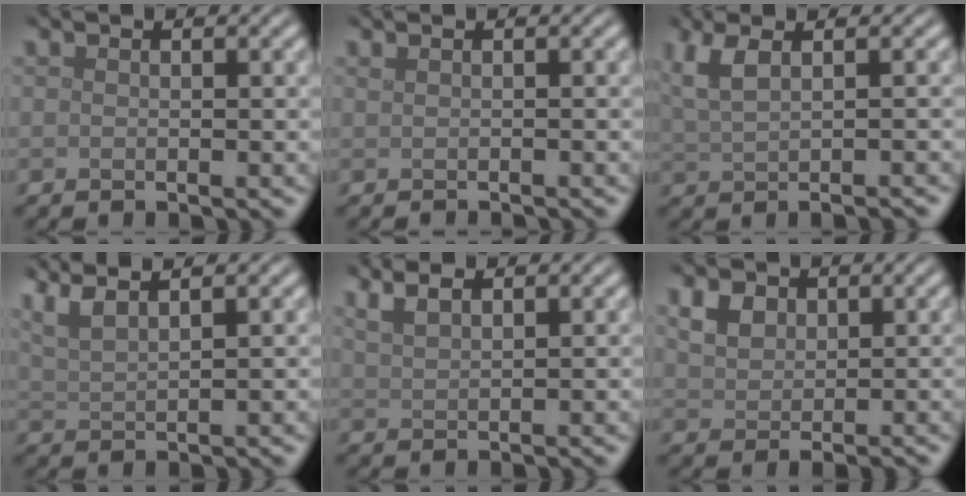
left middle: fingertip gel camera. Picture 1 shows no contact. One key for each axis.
{"total": 0.6, "fx": -0.5, "fy": 0.2, "fz": 0.4, "tx": -0.003, "ty": -0.004, "tz": -0.010}
{"total": 4.3, "fx": 1.1, "fy": 1.7, "fz": 3.8, "tx": -0.052, "ty": 0.011, "tz": 0.023}
{"total": 3.6, "fx": 2.8, "fy": 0.9, "fz": 2.2, "tx": -0.044, "ty": 0.018, "tz": 0.050}
{"total": 2.3, "fx": 1.7, "fy": 0.7, "fz": 1.3, "tx": -0.021, "ty": 0.008, "tz": 0.033}
{"total": 2.6, "fx": 1.2, "fy": 1.8, "fz": 1.4, "tx": -0.029, "ty": 0.003, "tz": 0.021}